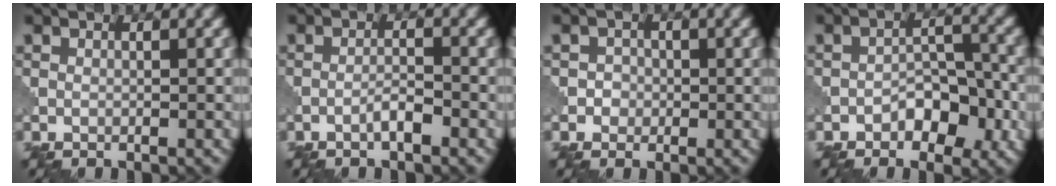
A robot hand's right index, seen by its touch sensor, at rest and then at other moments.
{"total": 1.8, "force": [-1.1, 0.2, 1.4], "torque": [-0.024, 0.007, -0.024]}
{"total": 1.3, "force": [-0.3, 1.3, 0.2], "torque": [0.016, 0.001, -0.009]}
{"total": 4.0, "force": [-2.1, 2.1, 2.7], "torque": [-0.033, 0.009, -0.029]}